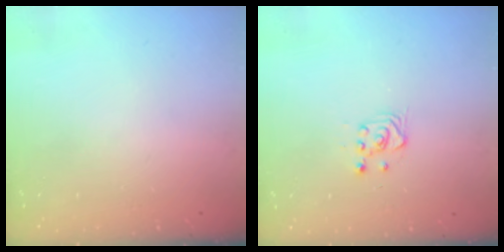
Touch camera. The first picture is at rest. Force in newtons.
{"total": 3.0, "press": 2.8, "slide": 1.0}